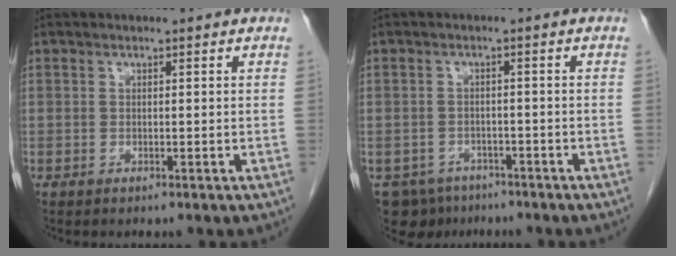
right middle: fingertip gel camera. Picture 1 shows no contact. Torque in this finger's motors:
{"motor_torque": [-0.01, 0.02, -0.08, 0.00]}